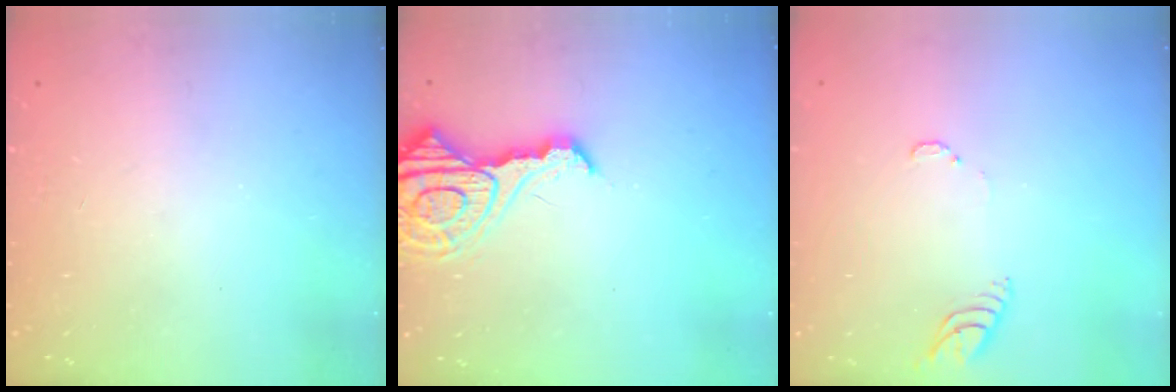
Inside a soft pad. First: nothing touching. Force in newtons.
{"total": 13.4, "press": 13.3, "slide": 1.3}
{"total": 3.9, "press": 3.9, "slide": 0.3}